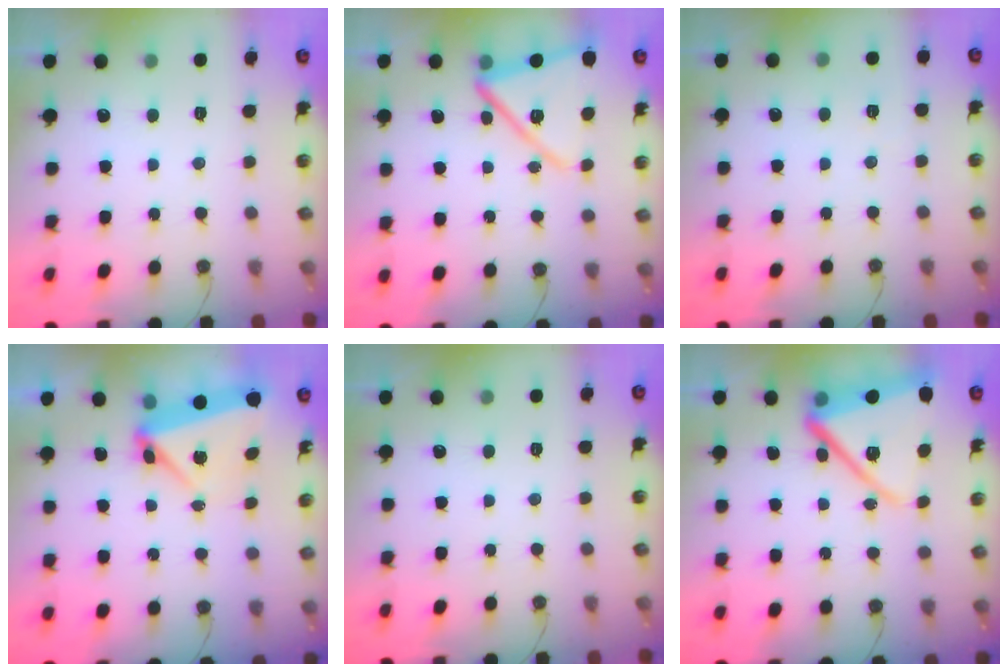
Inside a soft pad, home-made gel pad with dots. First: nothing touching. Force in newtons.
{"total": 15.0, "press": 14.9, "slide": 1.5}
{"total": 2.2, "press": 2.1, "slide": 0.7}
{"total": 7.0, "press": 4.8, "slide": 5.2}
{"total": 0.0}
{"total": 16.9, "press": 16.8, "slide": 2.0}